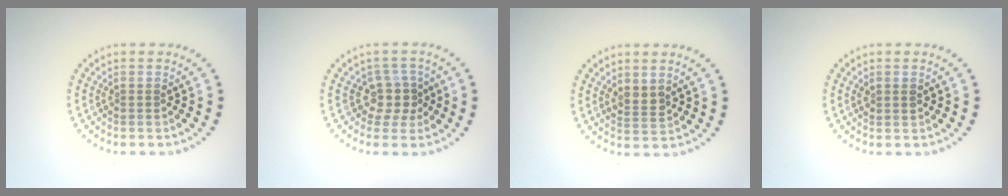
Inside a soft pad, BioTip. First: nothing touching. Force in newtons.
{"total": 2.5, "press": 1.9, "slide": 1.6}
{"total": 1.7, "press": 1.5, "slide": 0.9}
{"total": 0.9, "press": 0.9, "slide": 0.3}